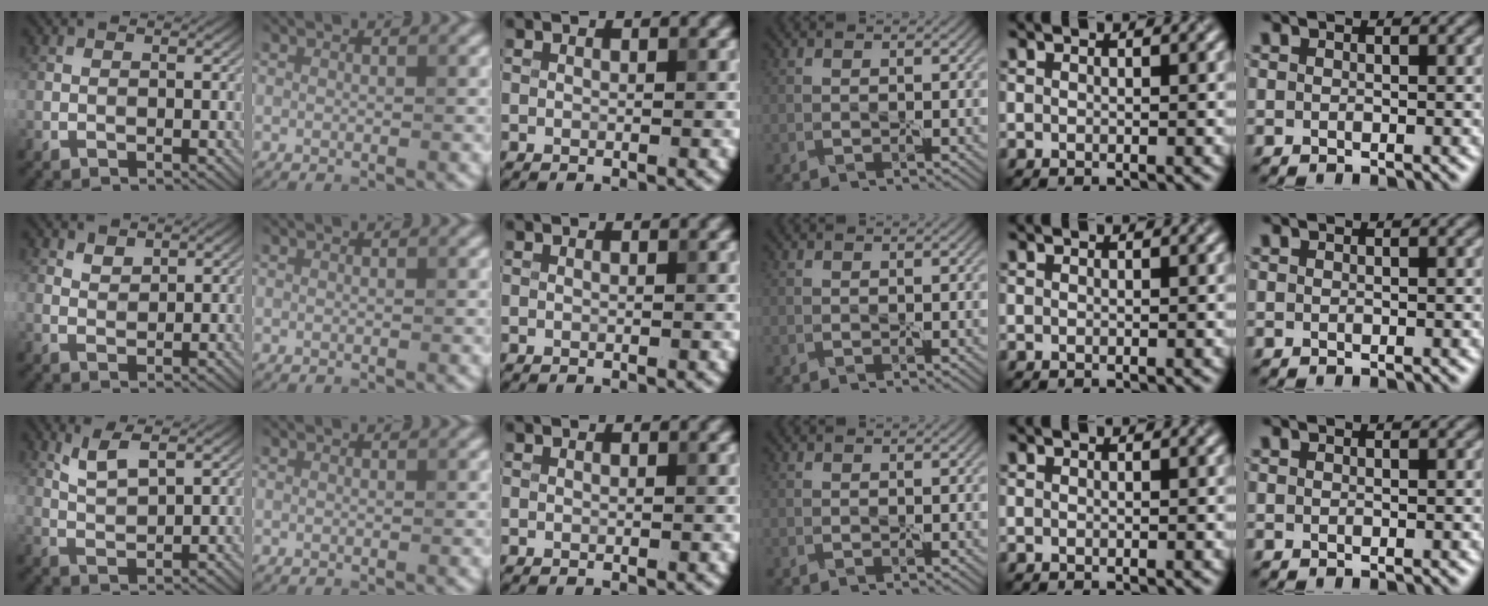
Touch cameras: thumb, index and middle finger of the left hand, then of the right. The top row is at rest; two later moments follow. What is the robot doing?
{"motion": "peel", "object": "bandage"}